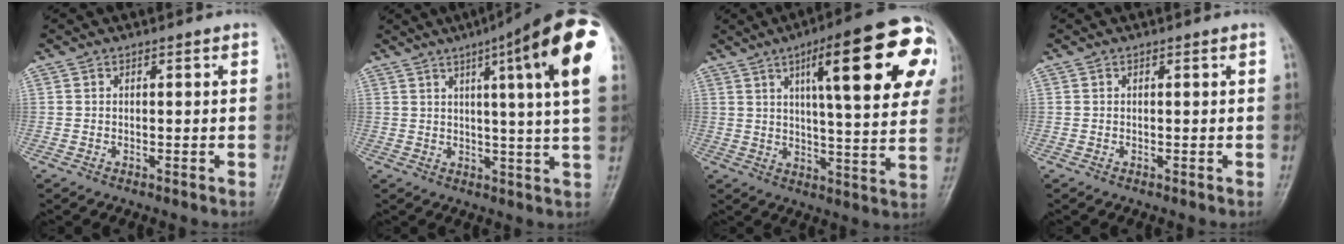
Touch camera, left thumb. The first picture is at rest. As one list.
[{"total": 19.0, "force": [7.7, 1.8, 17.3], "torque": [-0.230, -0.017, 0.092]}, {"total": 24.7, "force": [9.1, 6.0, 22.1], "torque": [-0.275, -0.003, 0.119]}, {"total": 0.0}]